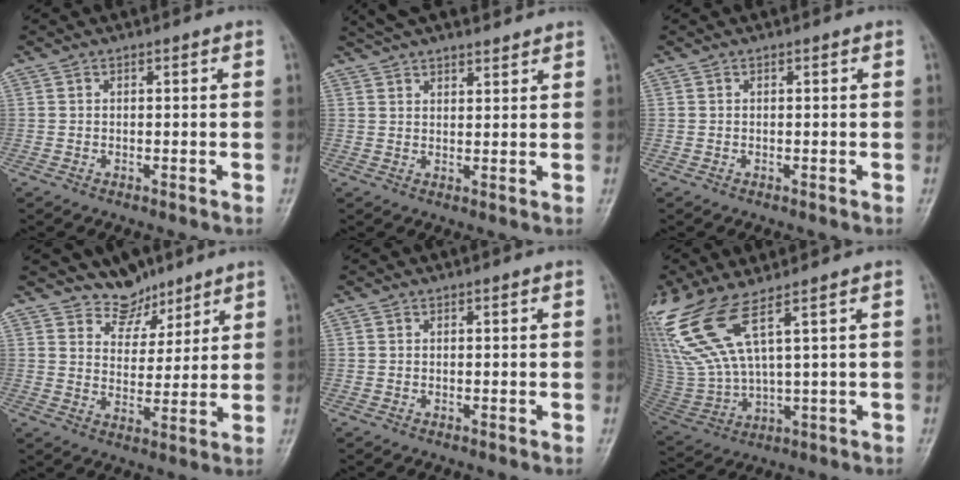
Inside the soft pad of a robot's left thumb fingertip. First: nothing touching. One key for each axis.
{"total": 9.8, "fx": 8.3, "fy": 2.8, "fz": 4.3, "tx": -0.048, "ty": 0.006, "tz": 0.139}
{"total": 0.0}
{"total": 6.6, "fx": 5.5, "fy": 3.6, "fz": 0.5, "tx": 0.024, "ty": -0.046, "tz": 0.102}
{"total": 0.0}
{"total": 14.6, "fx": 8.3, "fy": 3.3, "fz": 11.5, "tx": -0.281, "ty": -0.032, "tz": 0.183}